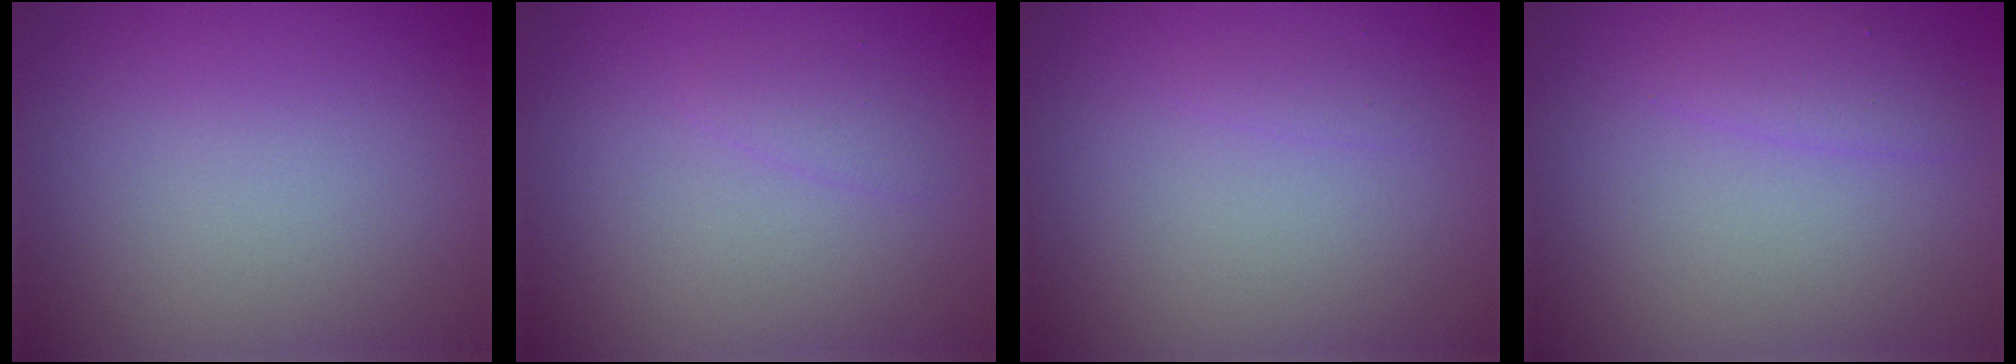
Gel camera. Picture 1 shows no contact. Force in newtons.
{"total": 1.0, "press": 1.0, "slide": 0.0}
{"total": 0.6, "press": 0.6, "slide": 0.1}
{"total": 1.6, "press": 1.6, "slide": 0.1}